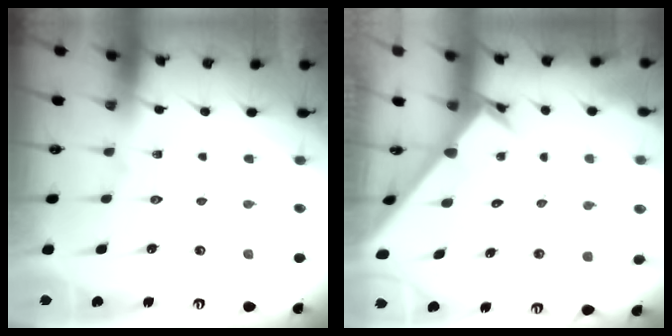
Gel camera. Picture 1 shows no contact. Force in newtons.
{"total": 2.4, "press": 2.4, "slide": 0.1}